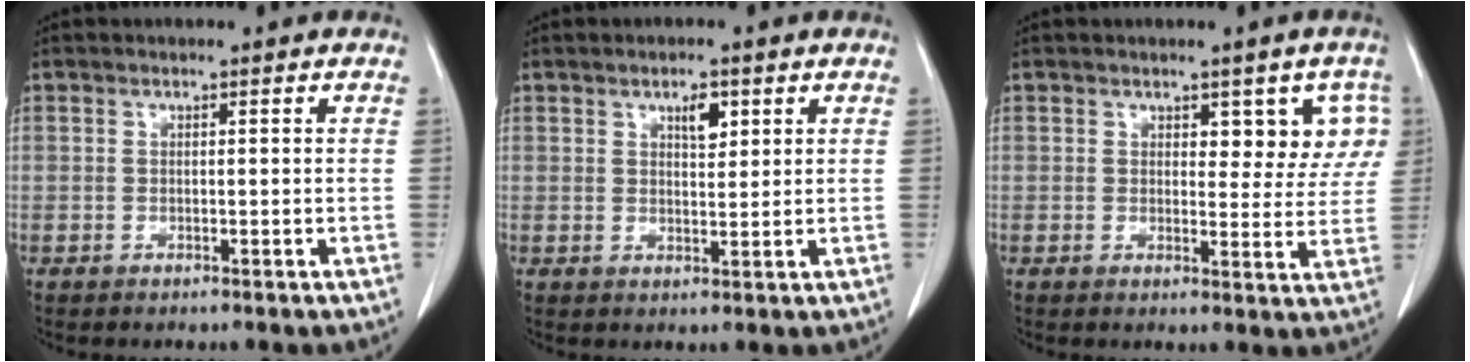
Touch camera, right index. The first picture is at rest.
{"total": 2.9, "force": [1.6, 1.0, 2.2], "torque": [-0.036, -0.003, 0.028]}
{"total": 5.9, "force": [2.5, 3.2, 4.3], "torque": [-0.024, 0.006, 0.026]}